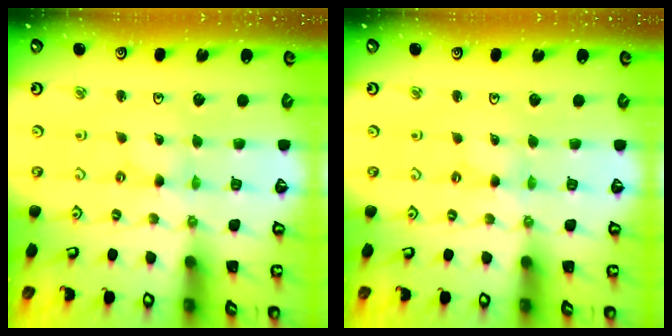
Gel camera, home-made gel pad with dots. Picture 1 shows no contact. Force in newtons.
{"total": 0.0}